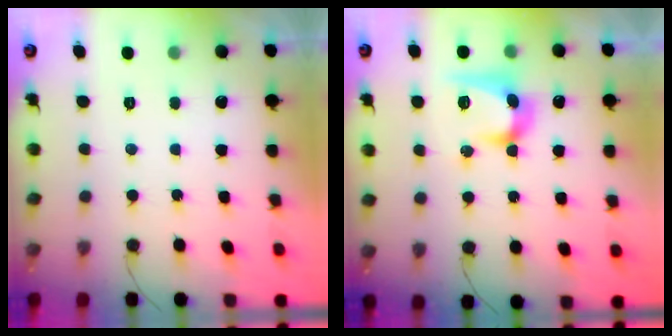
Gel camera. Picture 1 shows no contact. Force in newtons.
{"total": 12.6, "press": 12.6, "slide": 0.4}